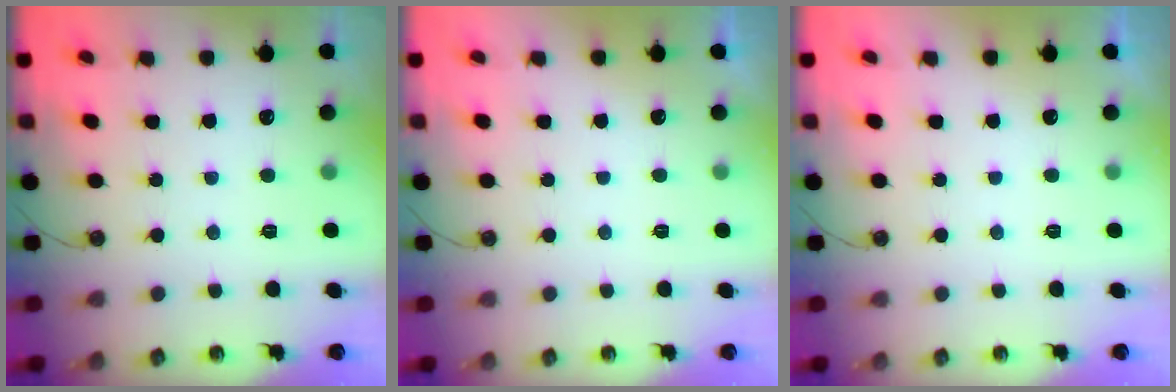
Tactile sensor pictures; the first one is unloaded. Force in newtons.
{"total": 0.0}
{"total": 0.0}